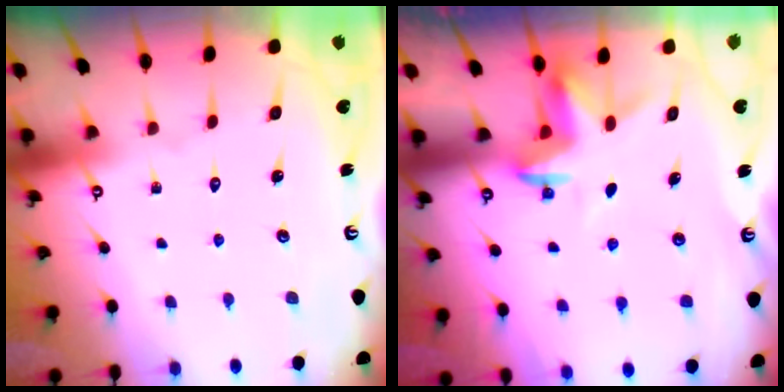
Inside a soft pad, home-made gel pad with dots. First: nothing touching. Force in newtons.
{"total": 3.7, "press": 3.6, "slide": 0.2}